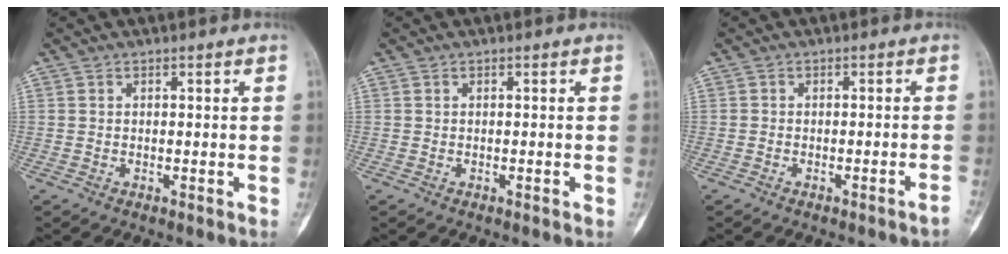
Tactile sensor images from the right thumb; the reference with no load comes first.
{"total": 0.0}
{"total": 1.5, "force": [-1.2, -0.1, 0.9], "torque": [-0.014, 0.014, -0.018]}